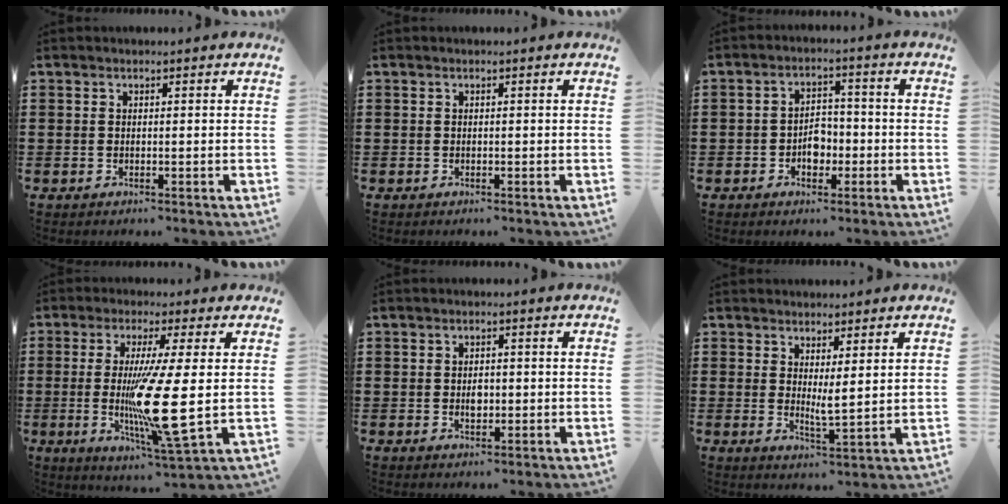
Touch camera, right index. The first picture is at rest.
{"total": 0.0}
{"total": 3.9, "force": [-1.4, 2.7, 2.4], "torque": [-0.041, 0.001, -0.028]}
{"total": 13.5, "force": [-0.5, 0.7, 13.5], "torque": [-0.266, -0.028, -0.016]}
{"total": 2.1, "force": [-0.2, 1.2, 1.8], "torque": [-0.027, -0.001, -0.006]}
{"total": 3.0, "force": [1.7, 0.2, 2.5], "torque": [-0.044, -0.009, 0.030]}